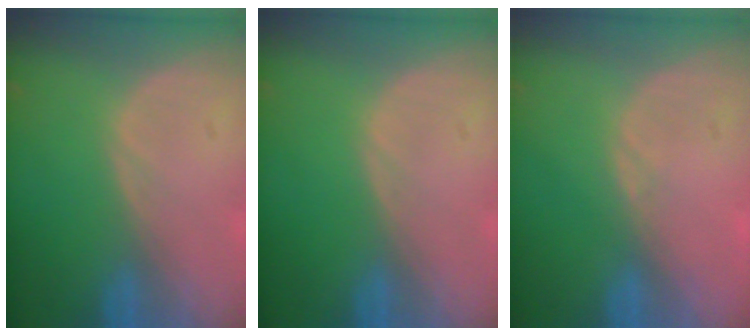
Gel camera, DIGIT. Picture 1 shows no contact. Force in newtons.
{"total": 0.0}
{"total": 0.5, "press": 0.5, "slide": 0.2}